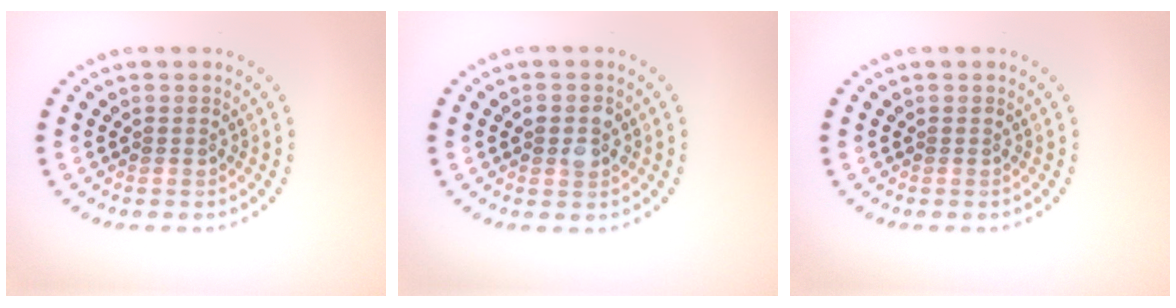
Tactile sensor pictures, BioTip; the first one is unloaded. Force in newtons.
{"total": 2.5, "press": 2.5, "slide": 0.1}
{"total": 0.0}